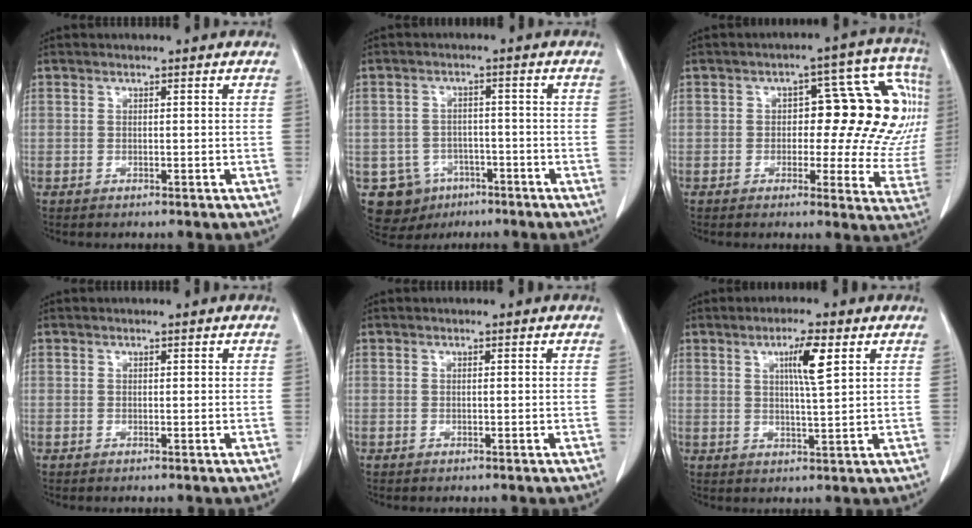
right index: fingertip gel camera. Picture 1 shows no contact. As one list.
[{"total": 7.5, "force": [-3.4, 6.6, 1.0], "torque": [-0.021, 0.011, -0.043]}, {"total": 18.0, "force": [2.4, 7.5, 16.2], "torque": [-0.170, 0.036, 0.024]}, {"total": 0.0}, {"total": 0.0}, {"total": 5.6, "force": [2.4, 0.1, 5.0], "torque": [-0.085, -0.002, 0.038]}]